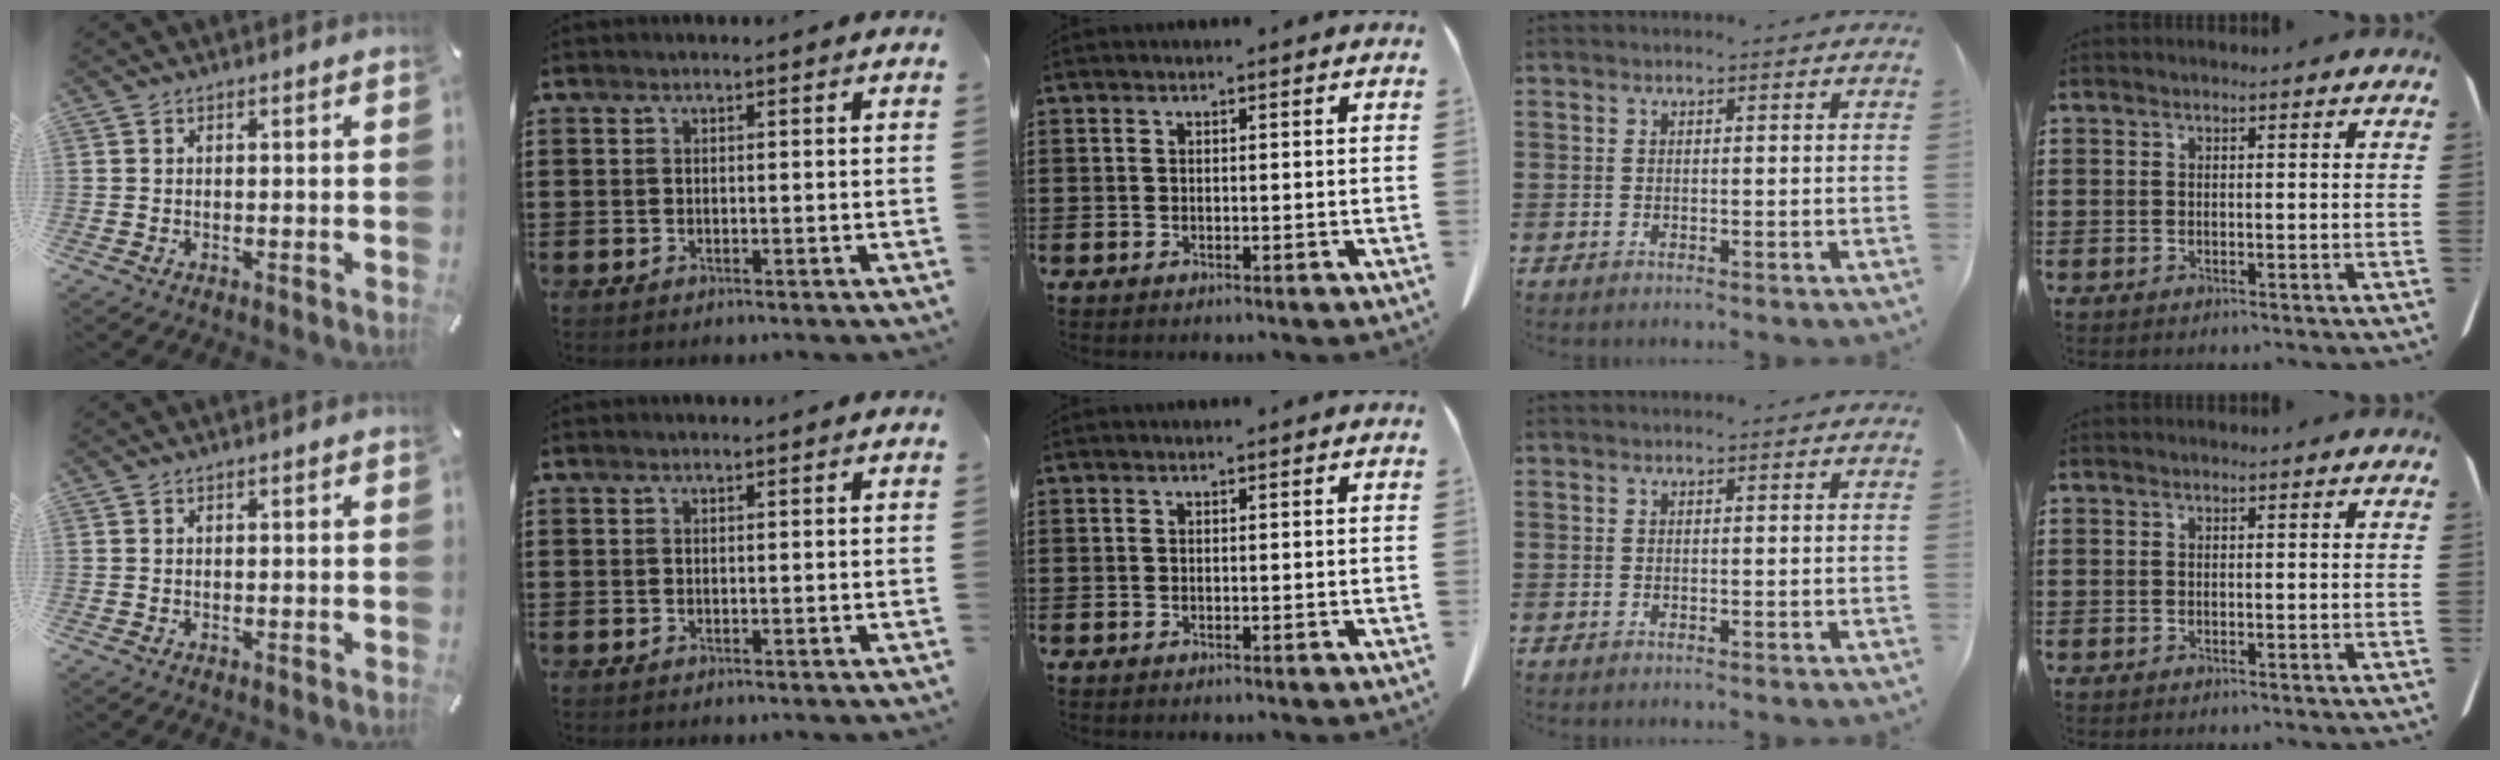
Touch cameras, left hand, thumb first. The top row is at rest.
{}